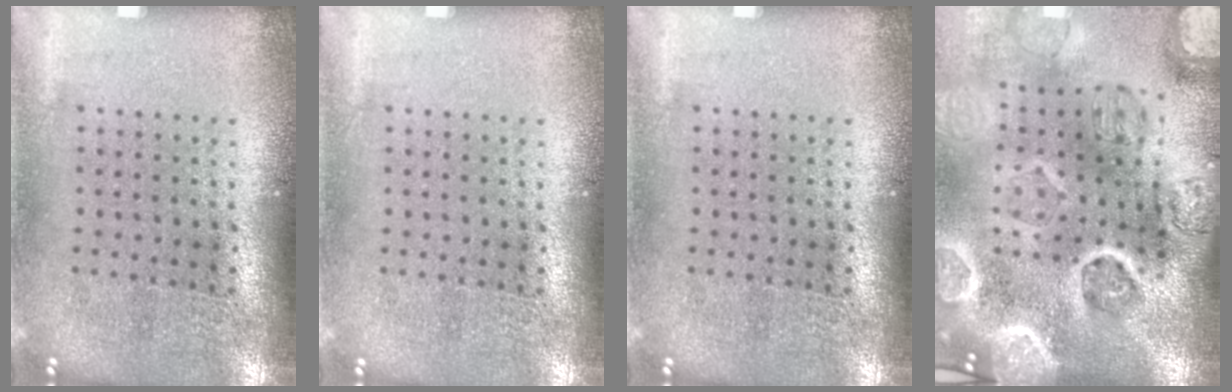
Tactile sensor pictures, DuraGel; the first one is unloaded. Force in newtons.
{"total": 0.0}
{"total": 0.0}
{"total": 5.0, "press": 4.4, "slide": 2.4}